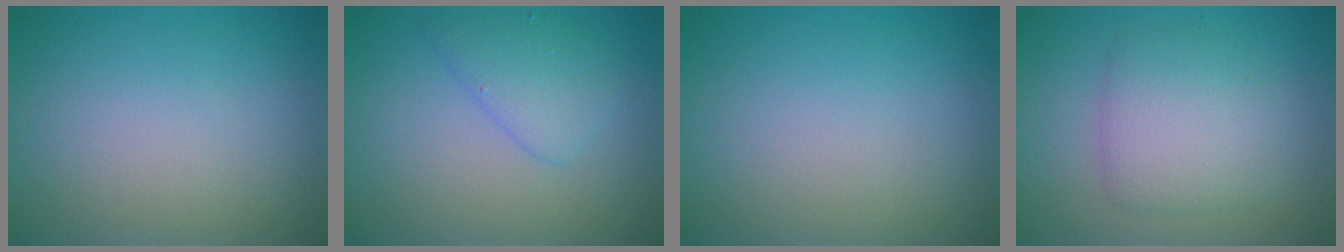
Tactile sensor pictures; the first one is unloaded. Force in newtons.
{"total": 2.7, "press": 2.7, "slide": 0.3}
{"total": 0.0}
{"total": 3.9, "press": 3.9, "slide": 0.1}